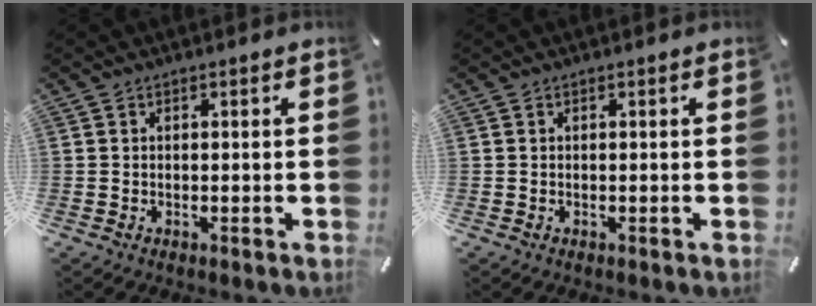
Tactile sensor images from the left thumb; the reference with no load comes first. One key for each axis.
{"total": 0.0}